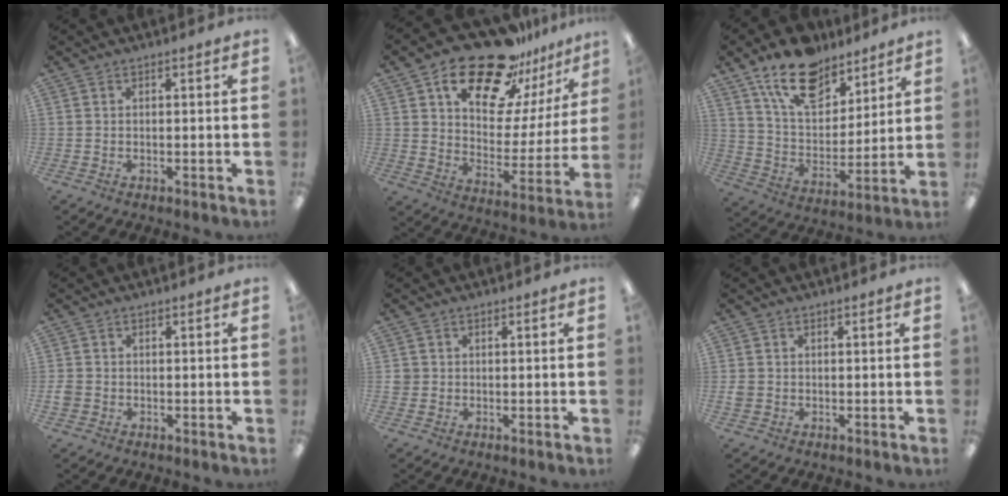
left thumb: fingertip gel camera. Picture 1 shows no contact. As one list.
[{"total": 23.3, "force": [17.1, 10.8, 11.6], "torque": [-0.184, -0.107, 0.295]}, {"total": 16.9, "force": [12.4, 8.6, 7.6], "torque": [-0.135, -0.065, 0.227]}, {"total": 2.1, "force": [-0.4, 1.9, 0.8], "torque": [-0.013, 0.004, -0.007]}, {"total": 2.0, "force": [0.2, 1.9, 0.4], "torque": [-0.007, 0.004, 0.001]}, {"total": 1.8, "force": [-0.1, 1.7, 0.6], "torque": [-0.002, 0.001, -0.004]}]